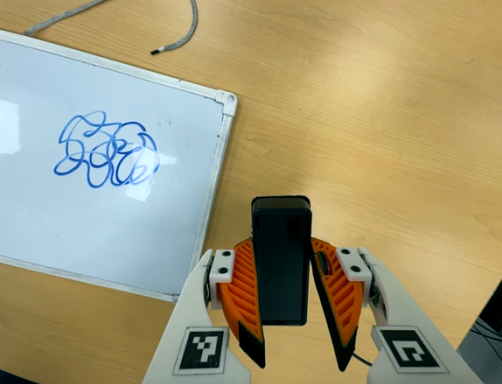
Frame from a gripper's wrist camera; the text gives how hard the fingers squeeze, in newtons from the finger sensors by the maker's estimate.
{"total": 6.5, "left": 5.7, "right": 7.3}